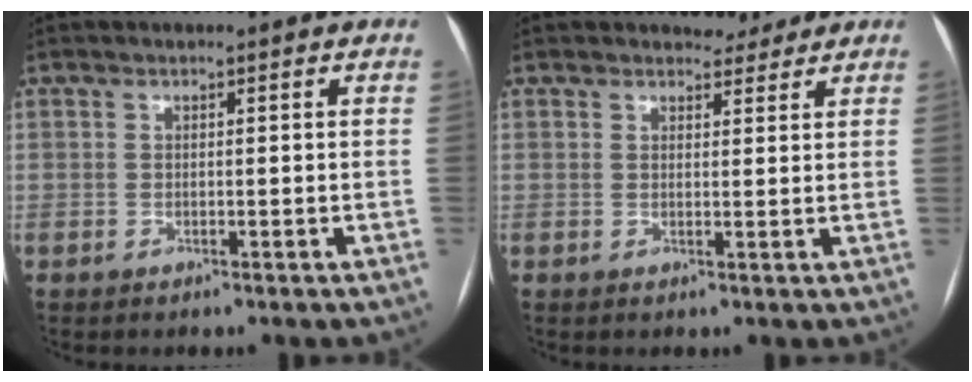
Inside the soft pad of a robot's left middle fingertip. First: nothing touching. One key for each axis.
{"total": 2.8, "fx": 2.5, "fy": 1.0, "fz": 0.3, "tx": -0.003, "ty": -0.003, "tz": 0.033}